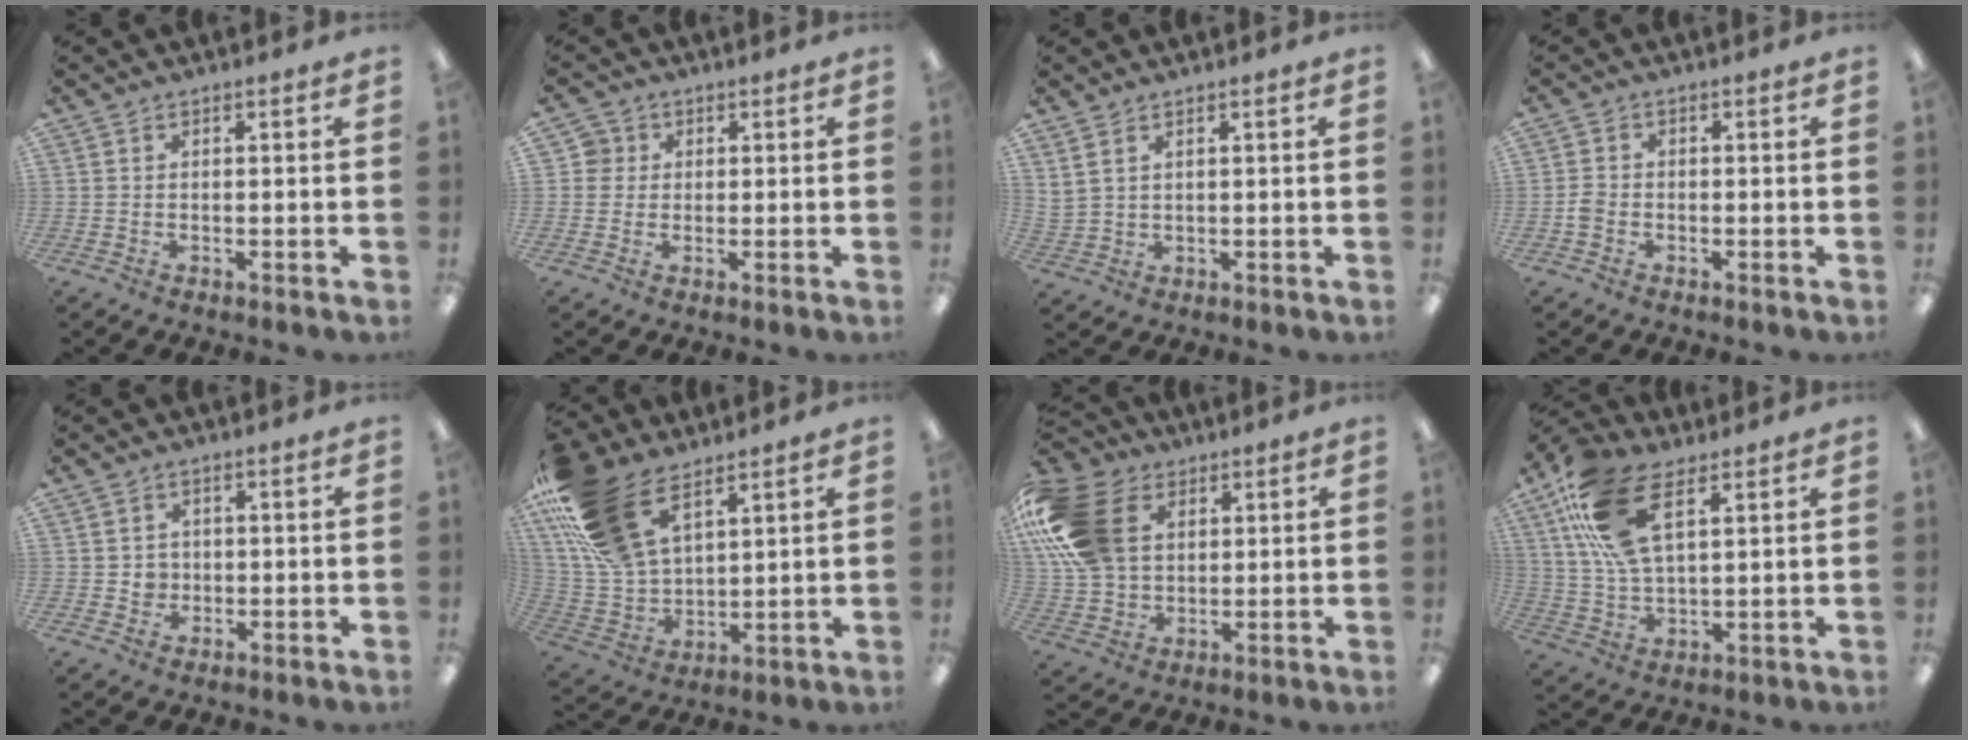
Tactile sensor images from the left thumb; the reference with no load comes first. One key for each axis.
{"total": 3.8, "fx": 0.8, "fy": 3.7, "fz": 0.4, "tx": -0.003, "ty": 0.004, "tz": 0.010}
{"total": 3.1, "fx": 2.2, "fy": 1.5, "fz": 1.6, "tx": -0.036, "ty": -0.001, "tz": 0.041}
{"total": 2.5, "fx": -1.0, "fy": 1.9, "fz": 1.4, "tx": -0.022, "ty": 0.007, "tz": -0.017}
{"total": 3.1, "fx": 0.1, "fy": 3.1, "fz": 0.5, "tx": -0.007, "ty": 0.004, "tz": -0.002}
{"total": 22.3, "fx": 12.7, "fy": 12.1, "fz": 13.7, "tx": -0.326, "ty": -0.048, "tz": 0.236}
{"total": 20.5, "fx": 6.1, "fy": 14.9, "fz": 12.6, "tx": -0.292, "ty": 0.001, "tz": 0.116}
{"total": 17.7, "fx": 8.8, "fy": 8.6, "fz": 12.8, "tx": -0.279, "ty": -0.016, "tz": 0.159}